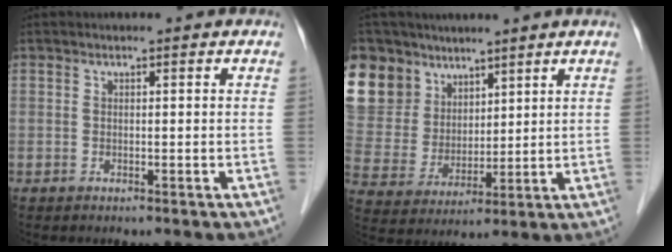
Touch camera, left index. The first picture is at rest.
{"total": 22.7, "force": [13.5, 16.5, 8.0], "torque": [-0.264, 0.066, 0.278]}